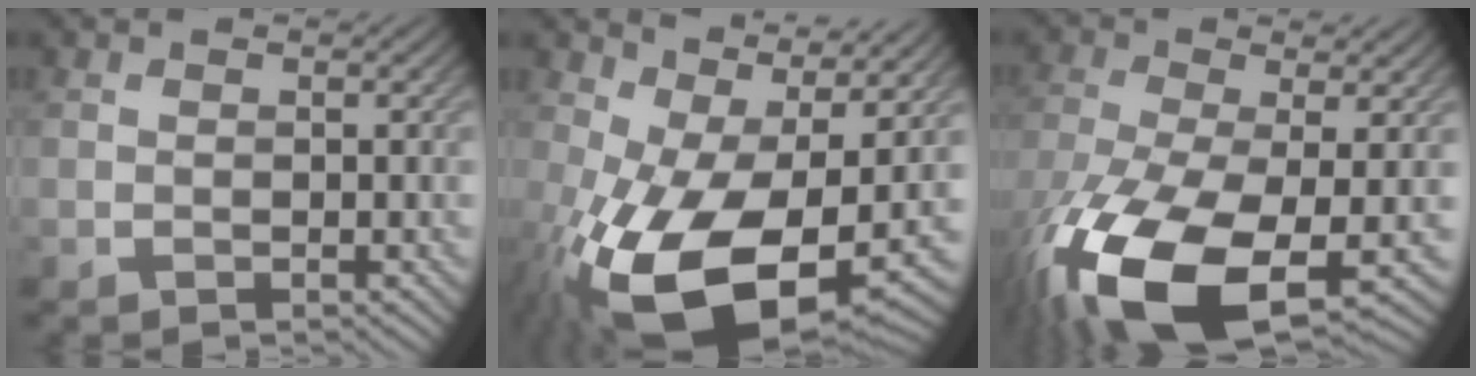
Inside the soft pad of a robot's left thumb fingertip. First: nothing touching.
{"total": 17.5, "force": [-2.7, 8.7, 14.9], "torque": [-0.281, -0.031, -0.040]}
{"total": 16.1, "force": [-6.8, 6.5, 13.1], "torque": [-0.308, -0.046, -0.114]}